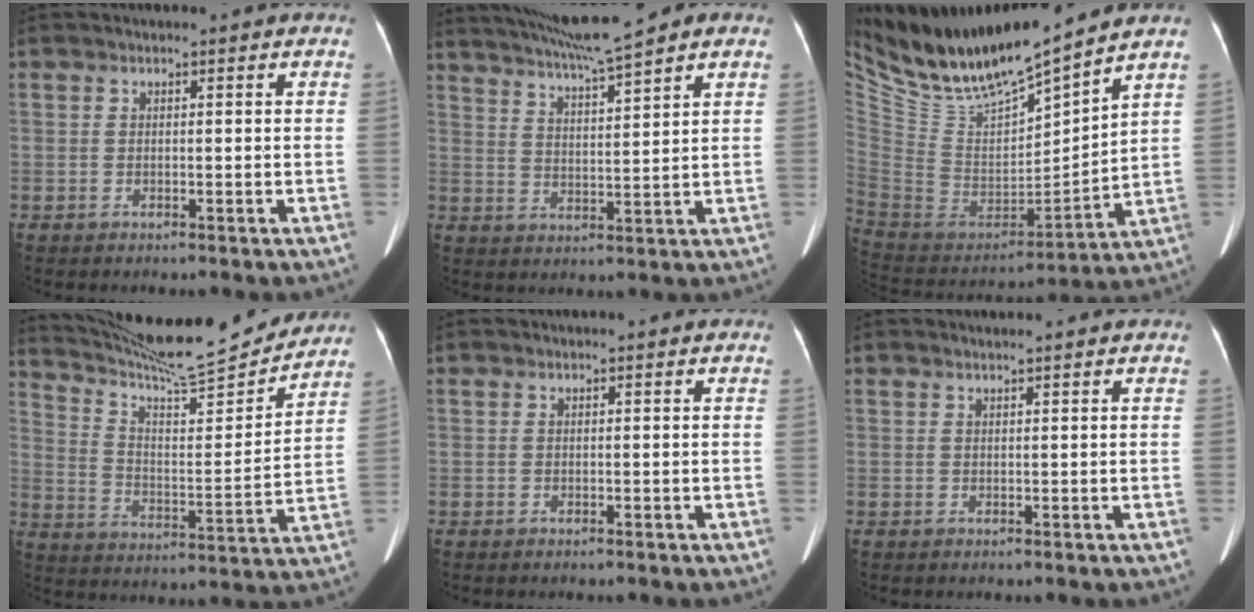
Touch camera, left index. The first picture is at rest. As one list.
[{"total": 9.7, "force": [8.5, -0.9, 4.5], "torque": [-0.081, 0.013, 0.142]}, {"total": 17.3, "force": [15.8, 1.6, 6.8], "torque": [-0.144, -0.022, 0.303]}, {"total": 20.4, "force": [19.3, 0.8, 6.8], "torque": [-0.121, -0.032, 0.287]}, {"total": 0.0}, {"total": 2.0, "force": [1.9, -0.3, 0.8], "torque": [-0.011, 0.013, 0.028]}]